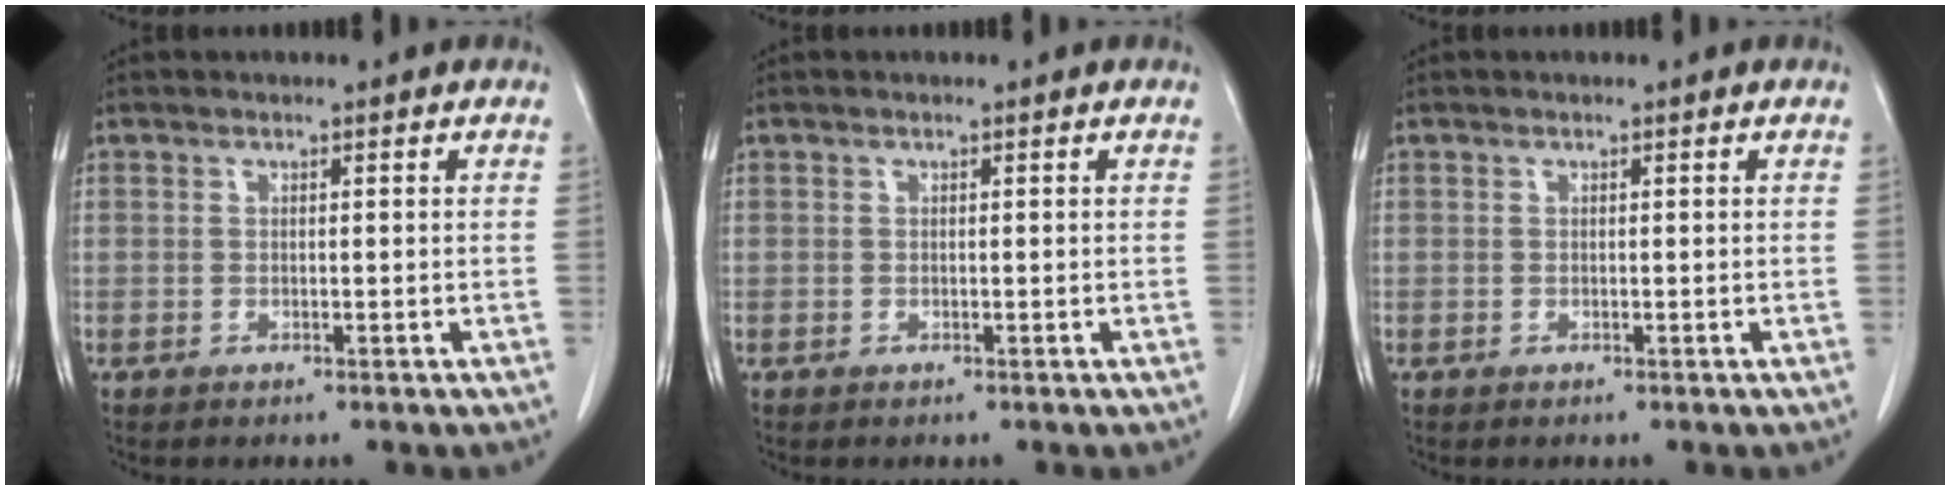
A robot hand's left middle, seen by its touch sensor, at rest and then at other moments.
{"total": 0.0}
{"total": 0.0}